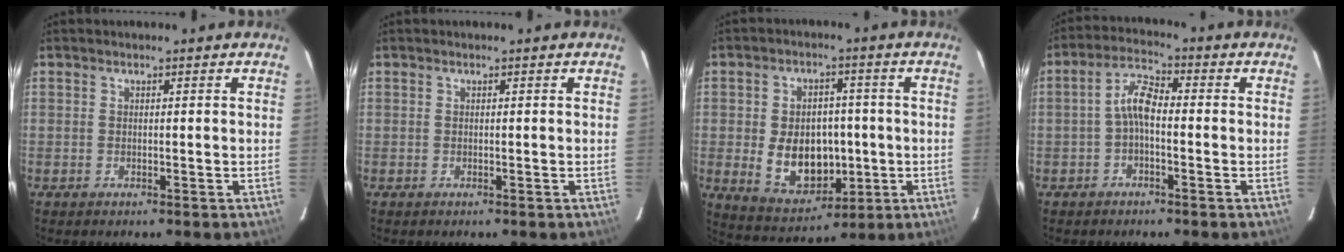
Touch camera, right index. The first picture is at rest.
{"total": 0.0}
{"total": 12.1, "force": [-1.5, 8.7, 8.3], "torque": [-0.171, -0.001, 0.001]}
{"total": 4.8, "force": [-1.2, 2.0, 4.2], "torque": [-0.087, 0.018, -0.027]}